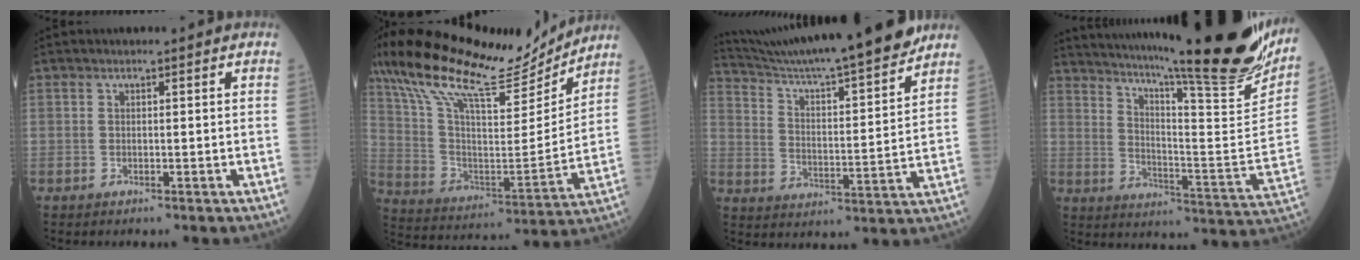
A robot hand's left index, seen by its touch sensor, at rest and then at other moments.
{"total": 23.1, "force": [19.4, 4.8, 11.5], "torque": [-0.219, 0.010, 0.322]}
{"total": 20.3, "force": [18.3, -0.6, 8.9], "torque": [-0.154, -0.023, 0.281]}
{"total": 31.0, "force": [25.1, 1.8, 18.1], "torque": [-0.278, -0.085, 0.336]}